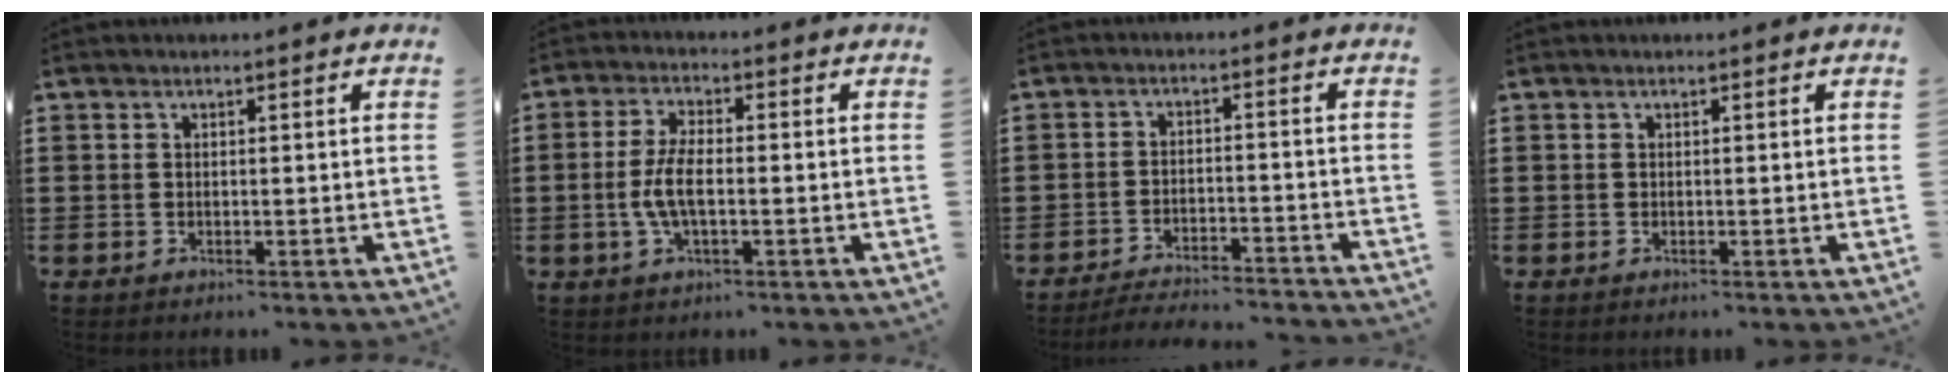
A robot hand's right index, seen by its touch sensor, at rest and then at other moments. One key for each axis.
{"total": 5.3, "fx": -0.9, "fy": 1.9, "fz": 4.9, "tx": -0.121, "ty": -0.008, "tz": -0.027}
{"total": 3.5, "fx": -3.5, "fy": 0.0, "fz": 0.6, "tx": -0.015, "ty": 0.002, "tz": -0.074}
{"total": 0.0}